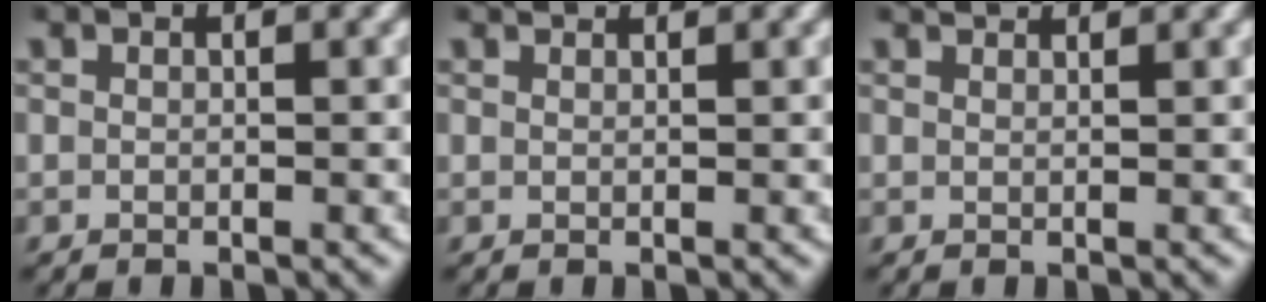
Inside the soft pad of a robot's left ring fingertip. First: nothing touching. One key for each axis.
{"total": 1.2, "fx": 1.1, "fy": -0.4, "fz": 0.2, "tx": 0.002, "ty": 0.001, "tz": 0.021}
{"total": 1.6, "fx": 1.5, "fy": -0.4, "fz": 0.3, "tx": -0.001, "ty": 0.001, "tz": 0.027}